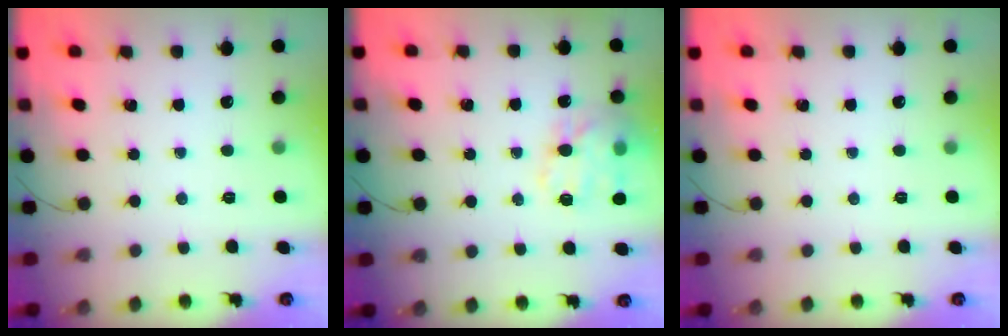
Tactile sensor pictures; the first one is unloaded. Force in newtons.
{"total": 15.9, "press": 15.8, "slide": 2.3}
{"total": 0.0}